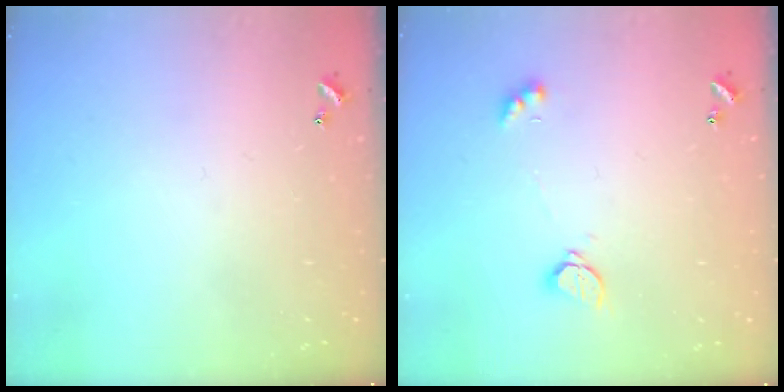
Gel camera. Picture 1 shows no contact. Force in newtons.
{"total": 2.2, "press": 2.2, "slide": 0.2}